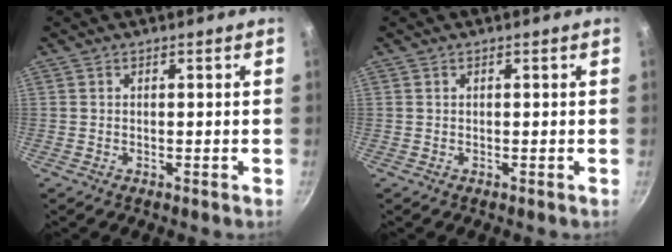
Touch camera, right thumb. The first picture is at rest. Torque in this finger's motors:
{"motor_torque": [-0.38, -0.39, 0.09, 0.08, 0.03]}